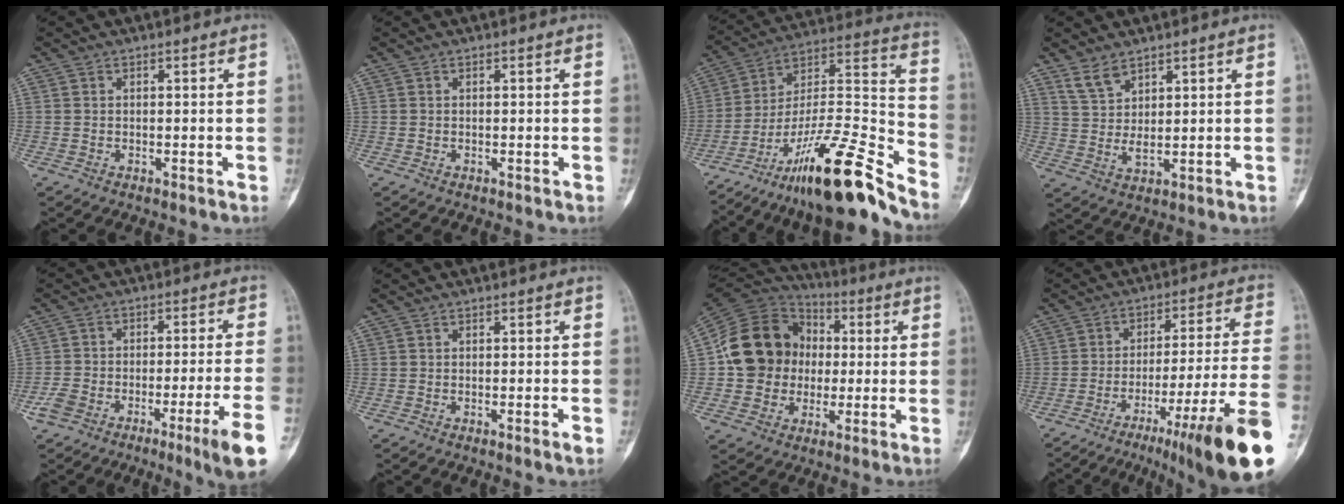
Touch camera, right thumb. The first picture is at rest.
{"total": 0.0}
{"total": 23.8, "force": [-17.5, 3.6, 15.8], "torque": [-0.258, 0.094, -0.302]}
{"total": 4.9, "force": [3.7, 2.1, 2.5], "torque": [-0.043, -0.027, 0.081]}
{"total": 13.6, "force": [-7.4, 1.6, 11.2], "torque": [-0.183, 0.040, -0.114]}
{"total": 1.2, "force": [-0.6, -0.2, 1.0], "torque": [-0.018, -0.002, -0.011]}
{"total": 16.7, "force": [0.1, 14.6, 8.0], "torque": [-0.118, 0.027, 0.000]}
{"total": 23.8, "force": [-12.8, 1.0, 20.0], "torque": [-0.228, 0.054, -0.196]}